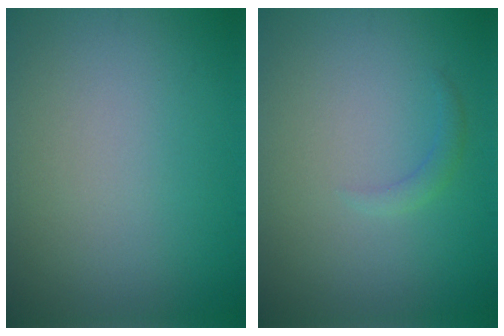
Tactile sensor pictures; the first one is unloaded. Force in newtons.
{"total": 1.0, "press": 1.0, "slide": 0.1}